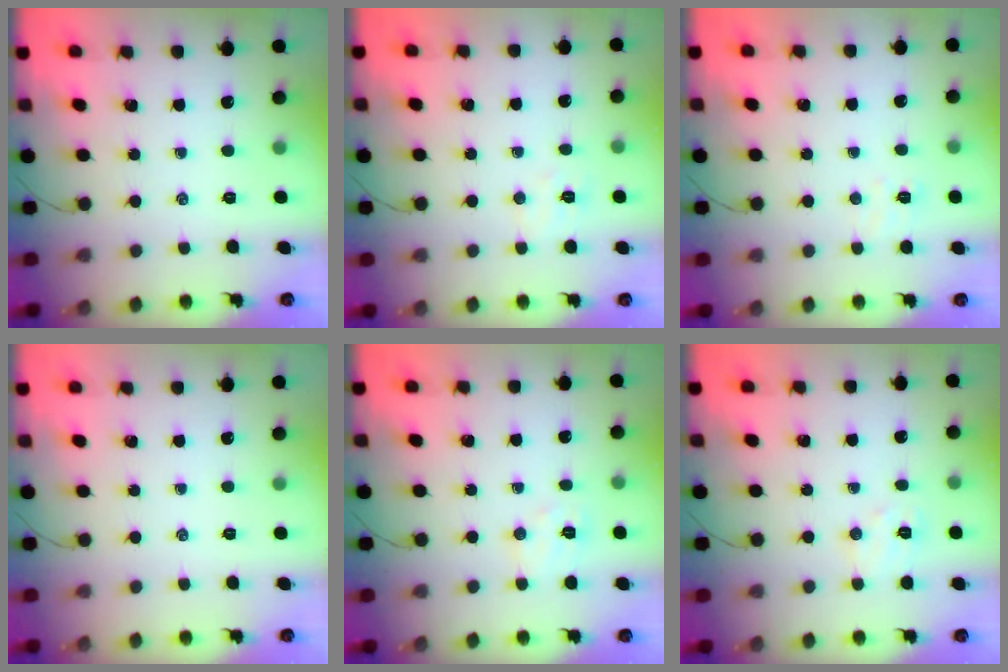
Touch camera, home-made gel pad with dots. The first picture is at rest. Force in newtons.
{"total": 4.6, "press": 4.5, "slide": 0.9}
{"total": 4.6, "press": 4.5, "slide": 1.1}
{"total": 0.0}
{"total": 6.2, "press": 6.1, "slide": 1.0}
{"total": 6.0, "press": 5.9, "slide": 1.0}